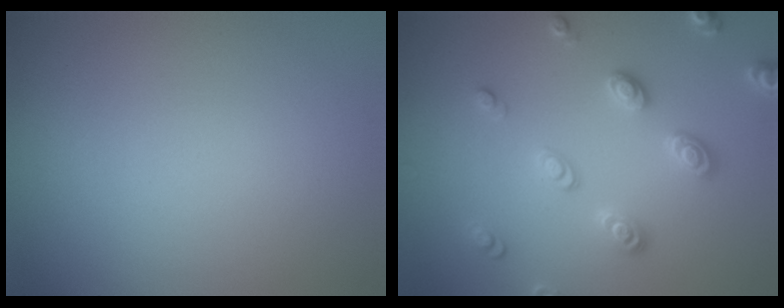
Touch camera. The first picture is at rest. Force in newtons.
{"total": 2.9, "press": 2.8, "slide": 0.4}